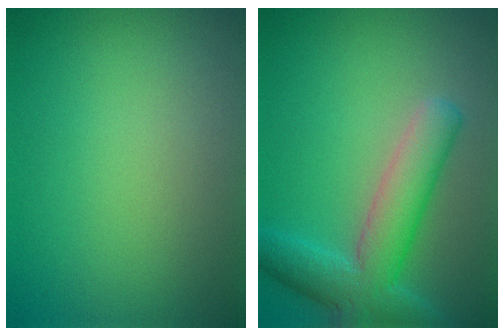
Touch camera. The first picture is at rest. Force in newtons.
{"total": 6.2, "press": 6.2, "slide": 0.4}